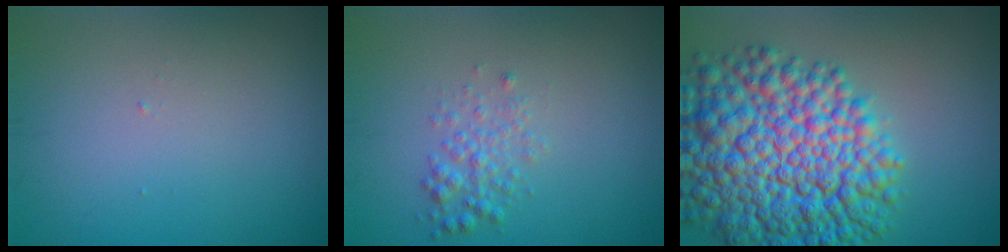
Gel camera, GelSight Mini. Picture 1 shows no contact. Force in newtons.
{"total": 1.9, "press": 1.9, "slide": 0.0}
{"total": 14.1, "press": 14.1, "slide": 0.3}